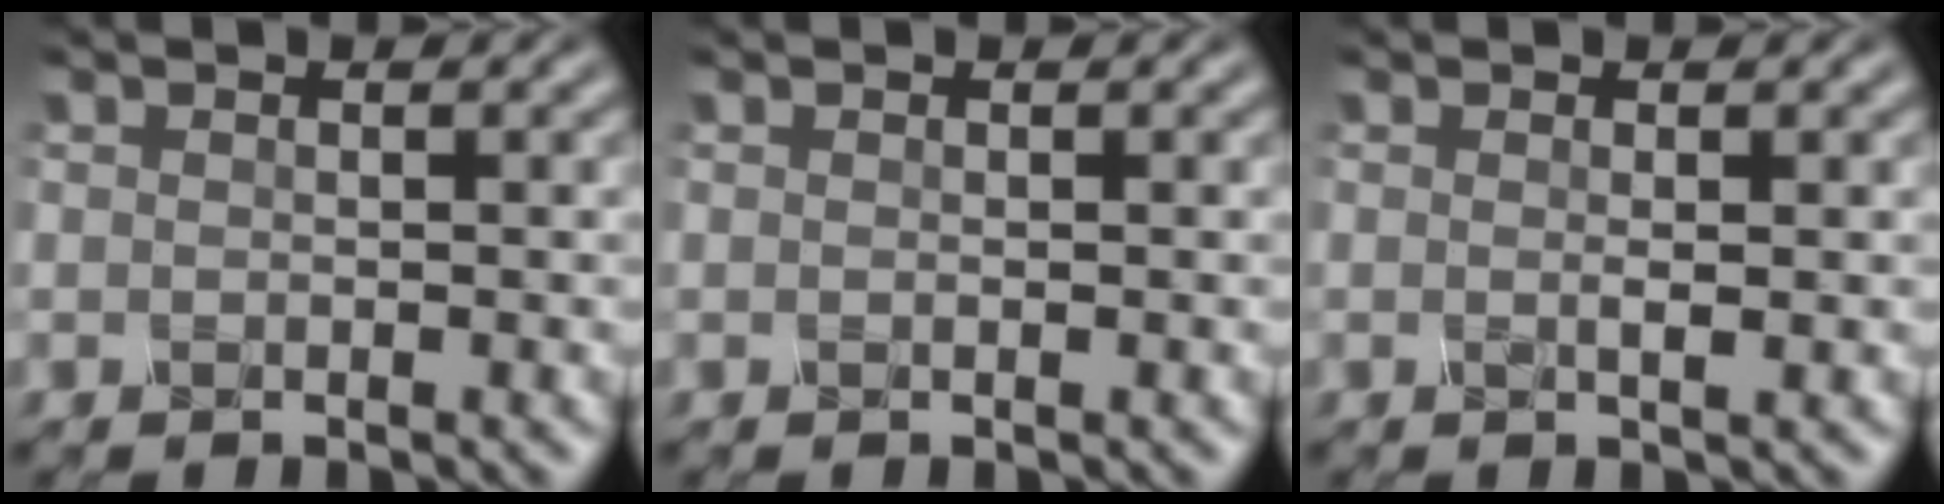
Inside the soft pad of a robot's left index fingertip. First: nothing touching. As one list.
[{"total": 0.0}, {"total": 0.9, "force": [0.1, 0.1, 0.9], "torque": [-0.015, -0.001, -0.002]}]